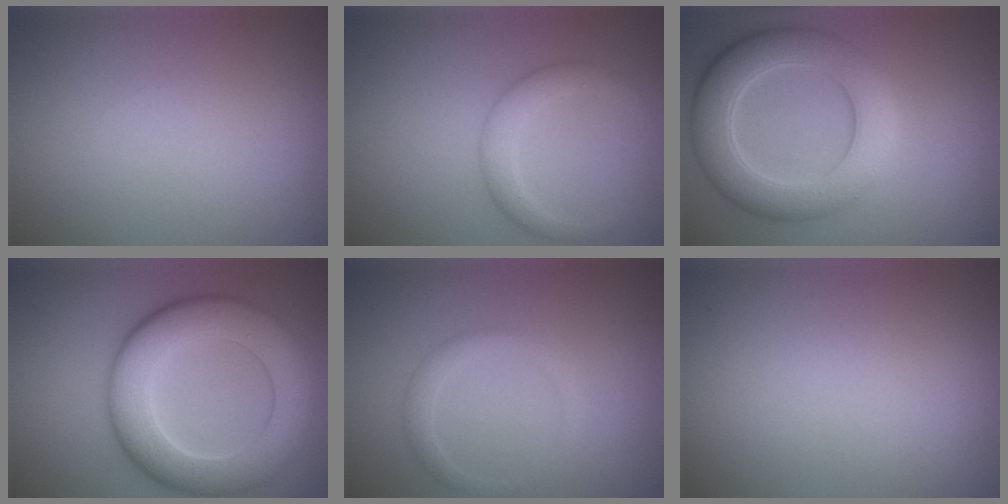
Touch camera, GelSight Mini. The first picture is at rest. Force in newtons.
{"total": 2.0, "press": 2.0, "slide": 0.2}
{"total": 7.4, "press": 7.4, "slide": 0.3}
{"total": 9.4, "press": 9.4, "slide": 0.4}
{"total": 1.7, "press": 1.7, "slide": 0.1}
{"total": 0.0}